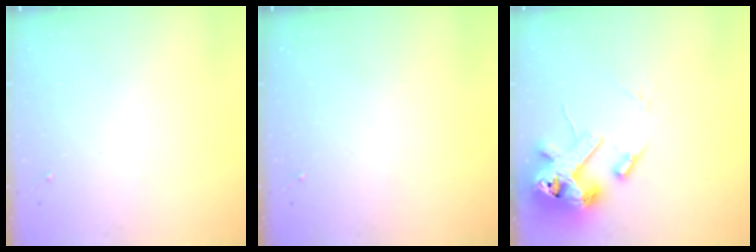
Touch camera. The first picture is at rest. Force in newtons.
{"total": 0.0}
{"total": 14.8, "press": 14.7, "slide": 2.3}